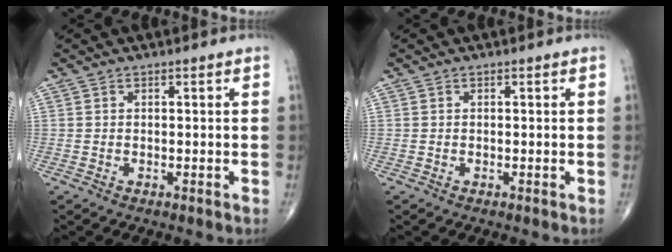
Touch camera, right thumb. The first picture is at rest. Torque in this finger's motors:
{"motor_torque": [0.09, 0.07, 0.07, 0.04, 0.00]}